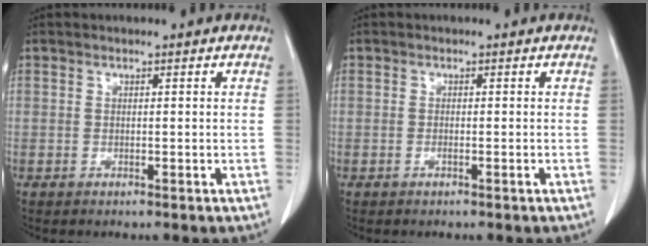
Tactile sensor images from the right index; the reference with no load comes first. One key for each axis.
{"total": 0.7, "fx": -0.4, "fy": 0.0, "fz": 0.6, "tx": -0.014, "ty": 0.000, "tz": -0.004}